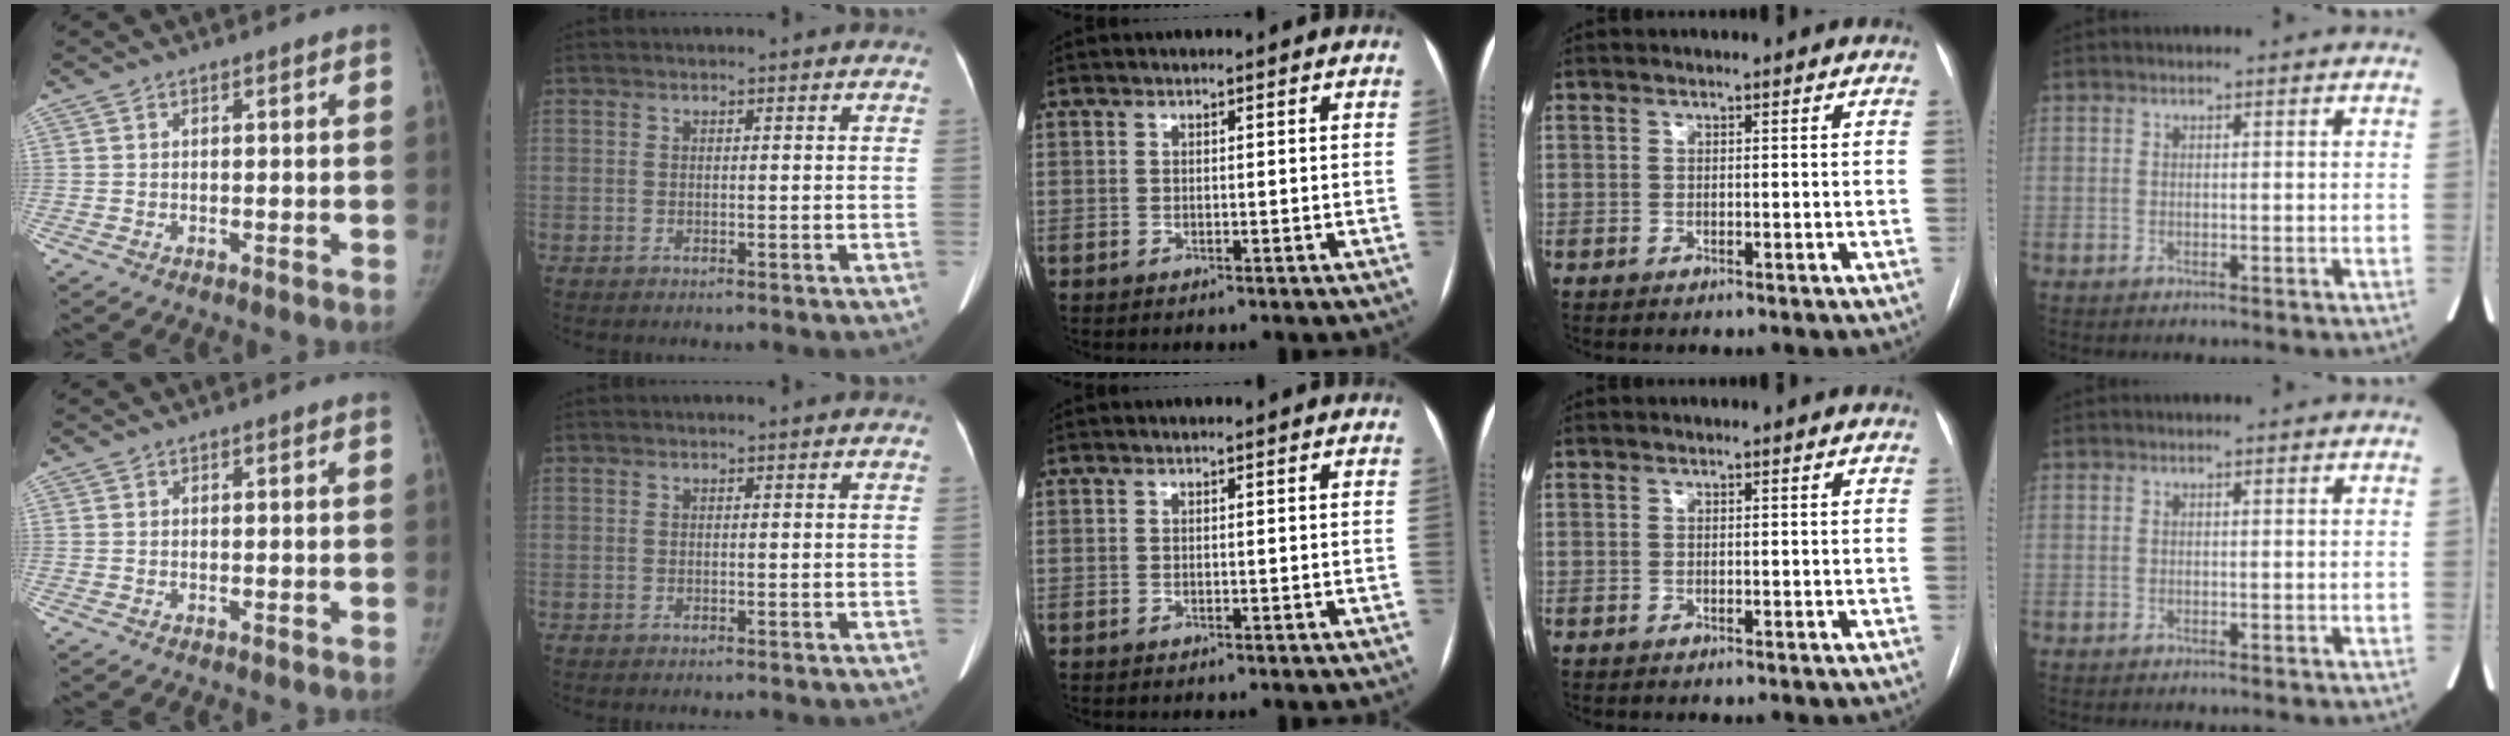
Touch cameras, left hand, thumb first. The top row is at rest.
{}